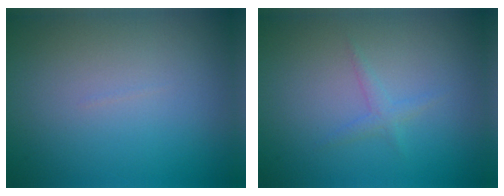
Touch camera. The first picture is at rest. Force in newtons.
{"total": 1.0, "press": 1.0, "slide": 0.1}